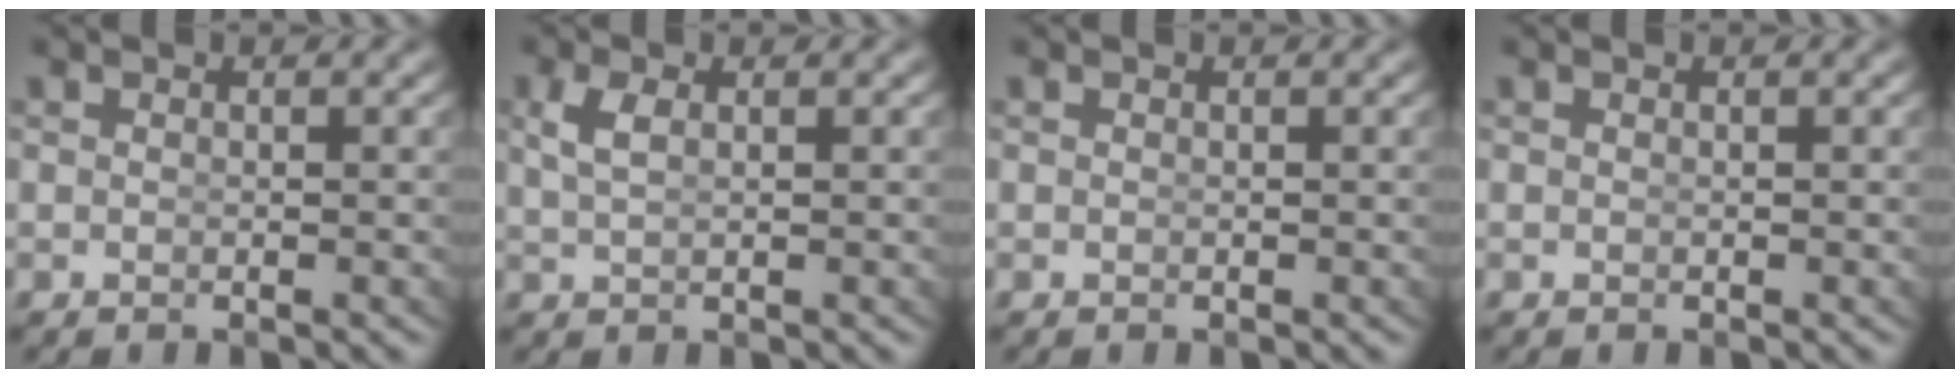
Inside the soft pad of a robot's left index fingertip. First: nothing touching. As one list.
[{"total": 1.4, "force": [0.5, 0.2, 1.2], "torque": [-0.027, -0.006, 0.021]}, {"total": 1.0, "force": [-0.2, -0.8, -0.4], "torque": [0.012, -0.010, 0.006]}, {"total": 0.0}]